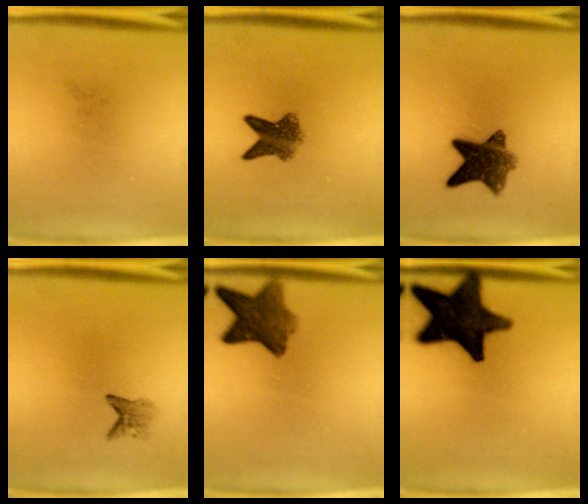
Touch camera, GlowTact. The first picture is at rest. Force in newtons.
{"total": 5.5}
{"total": 9.3}
{"total": 1.8}
{"total": 7.9}
{"total": 17.9}